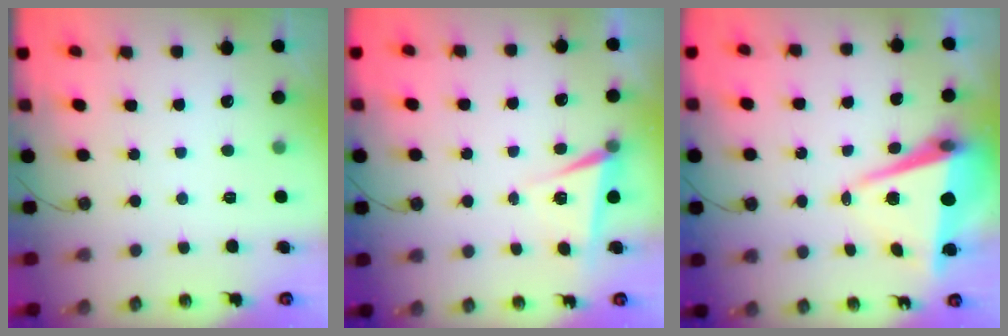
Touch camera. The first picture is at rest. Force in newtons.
{"total": 5.9, "press": 4.4, "slide": 3.8}
{"total": 8.6, "press": 8.1, "slide": 3.0}